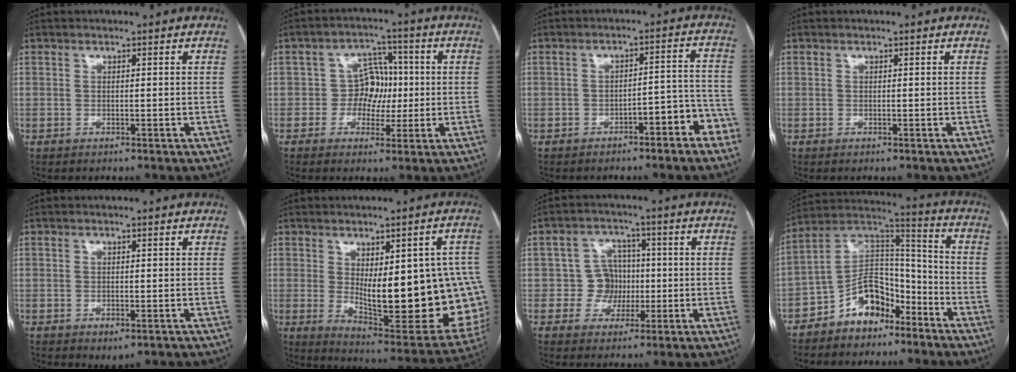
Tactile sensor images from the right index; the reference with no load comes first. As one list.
[{"total": 5.8, "force": [-0.4, 5.0, 2.9], "torque": [-0.033, 0.022, -0.007]}, {"total": 6.1, "force": [-3.8, 1.9, 4.4], "torque": [-0.043, 0.038, -0.046]}, {"total": 0.0}, {"total": 2.0, "force": [-0.8, 1.0, 1.5], "torque": [-0.021, -0.003, -0.003]}, {"total": 22.7, "force": [-0.5, 7.3, 21.5], "torque": [-0.213, 0.000, 0.025]}, {"total": 5.7, "force": [-0.5, 5.4, 1.6], "torque": [-0.019, 0.022, -0.006]}, {"total": 11.2, "force": [-7.0, 6.5, 5.8], "torque": [-0.109, 0.041, -0.128]}]